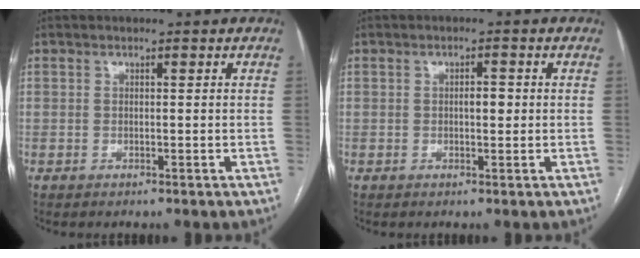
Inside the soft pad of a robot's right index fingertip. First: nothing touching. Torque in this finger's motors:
{"motor_torque": [0.80, 0.05, -0.01, 0.04]}